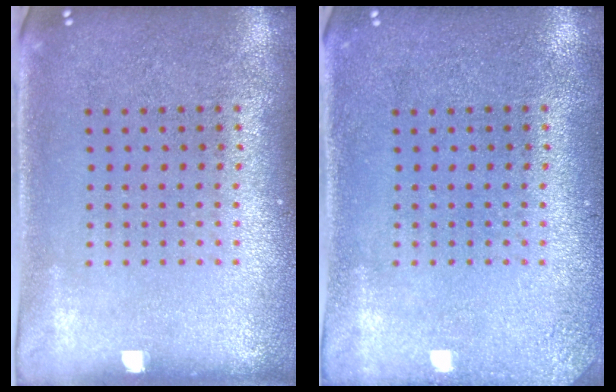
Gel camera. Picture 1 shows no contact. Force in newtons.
{"total": 1.4, "press": 1.4, "slide": 0.1}